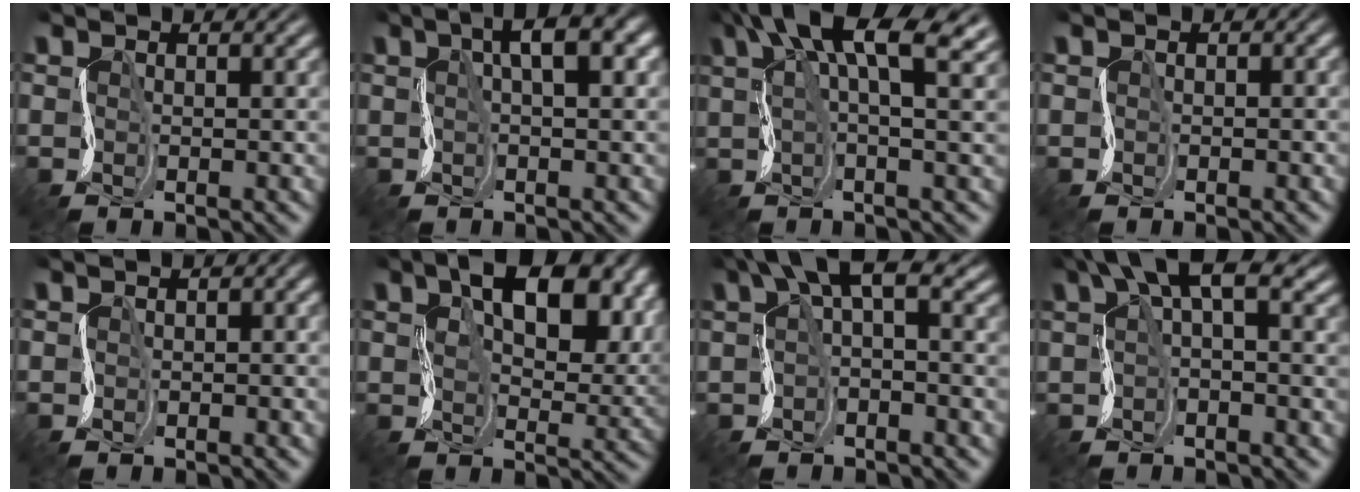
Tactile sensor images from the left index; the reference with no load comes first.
{"total": 4.6, "force": [1.6, 1.2, 4.2], "torque": [-0.066, 0.014, 0.020]}
{"total": 9.6, "force": [5.5, 2.5, 7.5], "torque": [-0.134, 0.018, 0.091]}
{"total": 0.7, "force": [-0.1, 0.5, 0.6], "torque": [-0.009, 0.000, -0.003]}
{"total": 2.2, "force": [0.1, 1.4, 1.7], "torque": [-0.019, 0.002, -0.001]}
{"total": 12.1, "force": [4.7, 6.3, 9.2], "torque": [-0.142, 0.008, 0.075]}
{"total": 5.2, "force": [2.1, 1.8, 4.4], "torque": [-0.071, 0.017, 0.025]}
{"total": 5.1, "force": [2.5, 1.4, 4.2], "torque": [-0.067, 0.016, 0.036]}